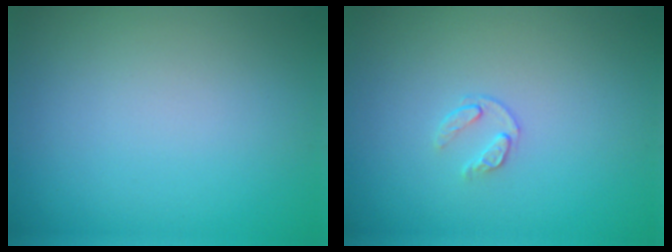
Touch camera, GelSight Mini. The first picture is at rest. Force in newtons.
{"total": 0.9, "press": 0.5, "slide": 0.8}